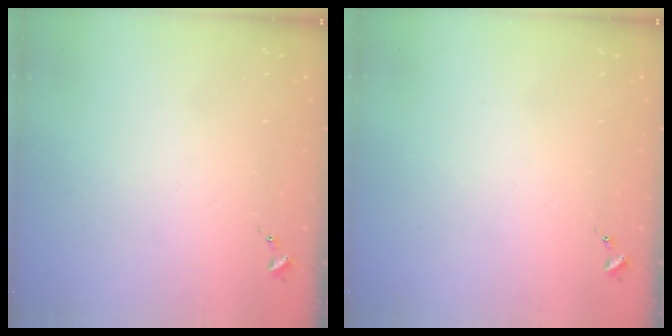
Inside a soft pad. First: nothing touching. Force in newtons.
{"total": 0.0}